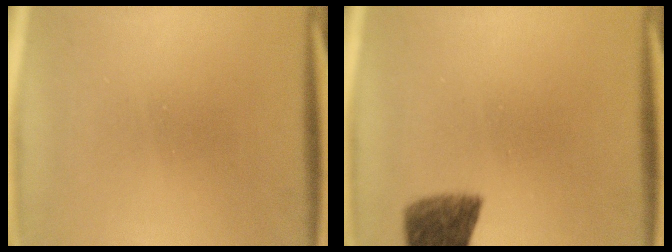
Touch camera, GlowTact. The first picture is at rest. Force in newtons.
{"total": 7.0}